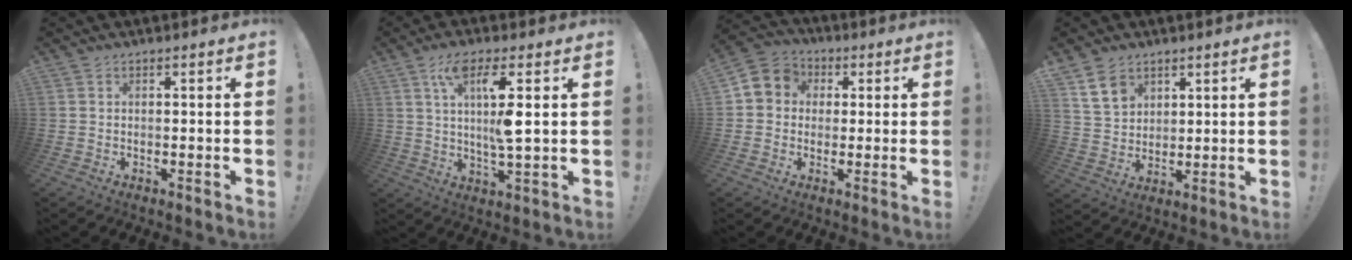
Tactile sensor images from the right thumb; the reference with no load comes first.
{"total": 10.4, "force": [3.6, 1.3, 9.6], "torque": [-0.177, -0.010, 0.054]}
{"total": 6.9, "force": [0.2, 6.6, 2.1], "torque": [-0.032, 0.007, 0.006]}
{"total": 9.1, "force": [5.7, 6.1, 3.5], "torque": [-0.062, -0.025, 0.115]}